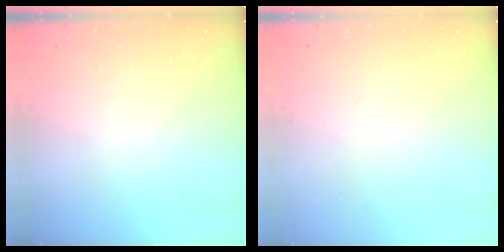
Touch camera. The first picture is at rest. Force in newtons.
{"total": 0.0}